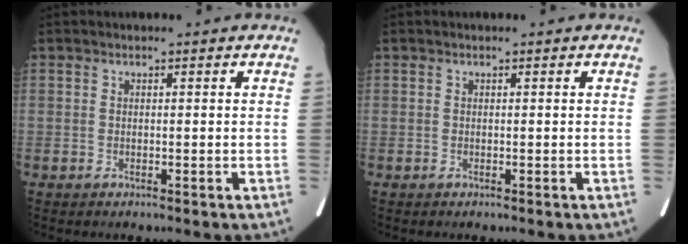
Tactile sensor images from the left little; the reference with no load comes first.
{"total": 0.0}